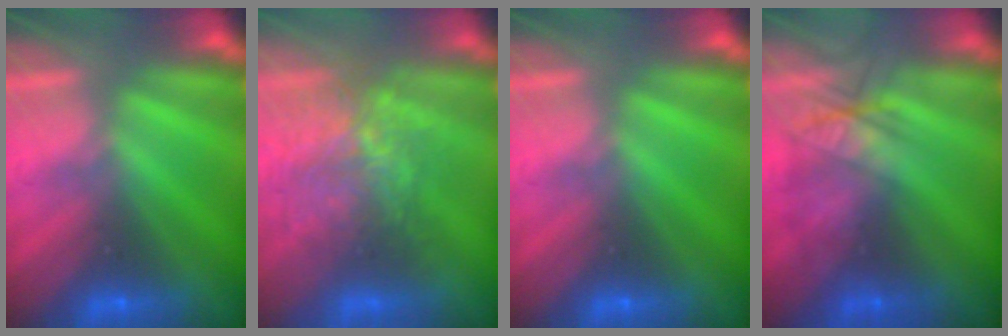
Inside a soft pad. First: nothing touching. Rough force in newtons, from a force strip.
{"total": 3.8}
{"total": 0.0}
{"total": 2.5}